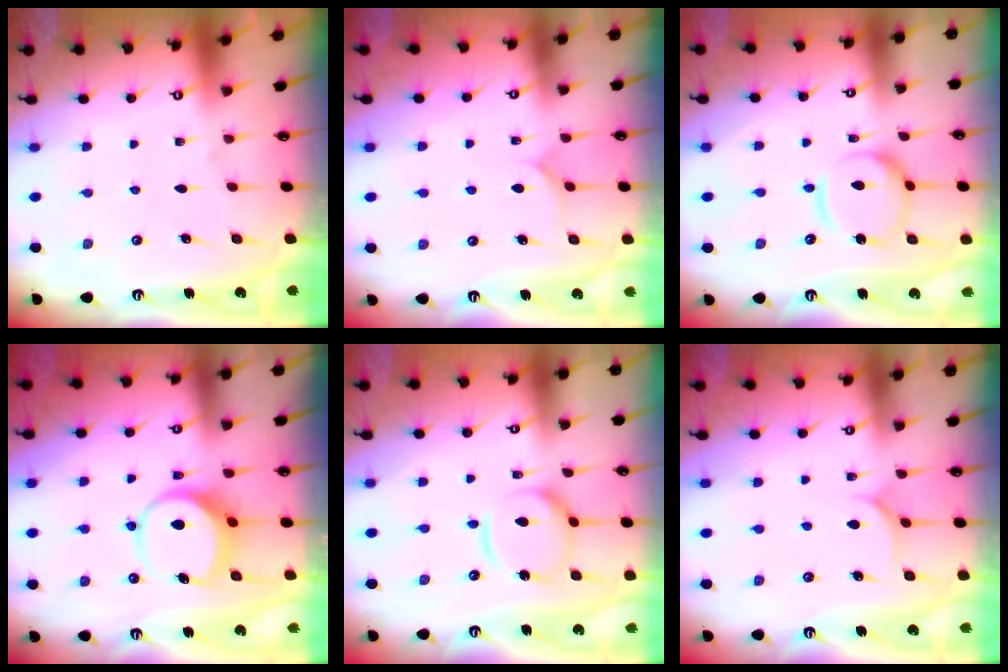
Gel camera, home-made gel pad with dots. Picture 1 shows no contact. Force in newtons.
{"total": 4.0, "press": 4.0, "slide": 0.5}
{"total": 13.6, "press": 13.5, "slide": 1.4}
{"total": 7.0, "press": 6.9, "slide": 1.0}
{"total": 13.7, "press": 13.6, "slide": 1.2}
{"total": 5.1, "press": 5.1, "slide": 0.5}